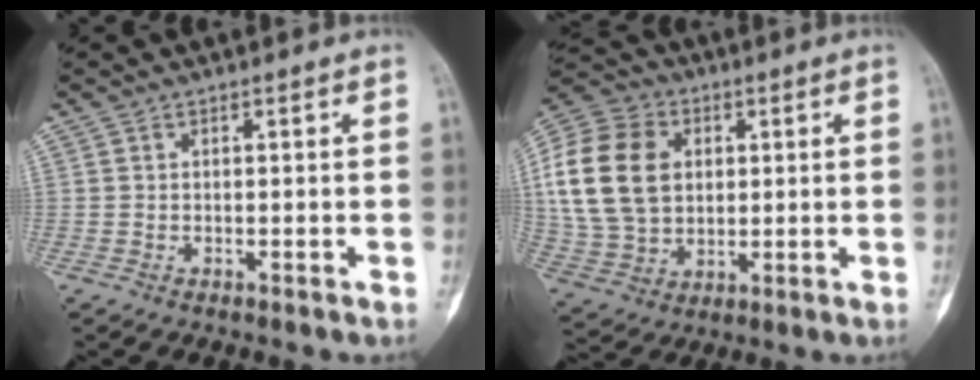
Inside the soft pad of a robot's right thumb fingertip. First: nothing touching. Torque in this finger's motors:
{"motor_torque": [0.45, 1.35, 1.22, -0.48, 0.16]}